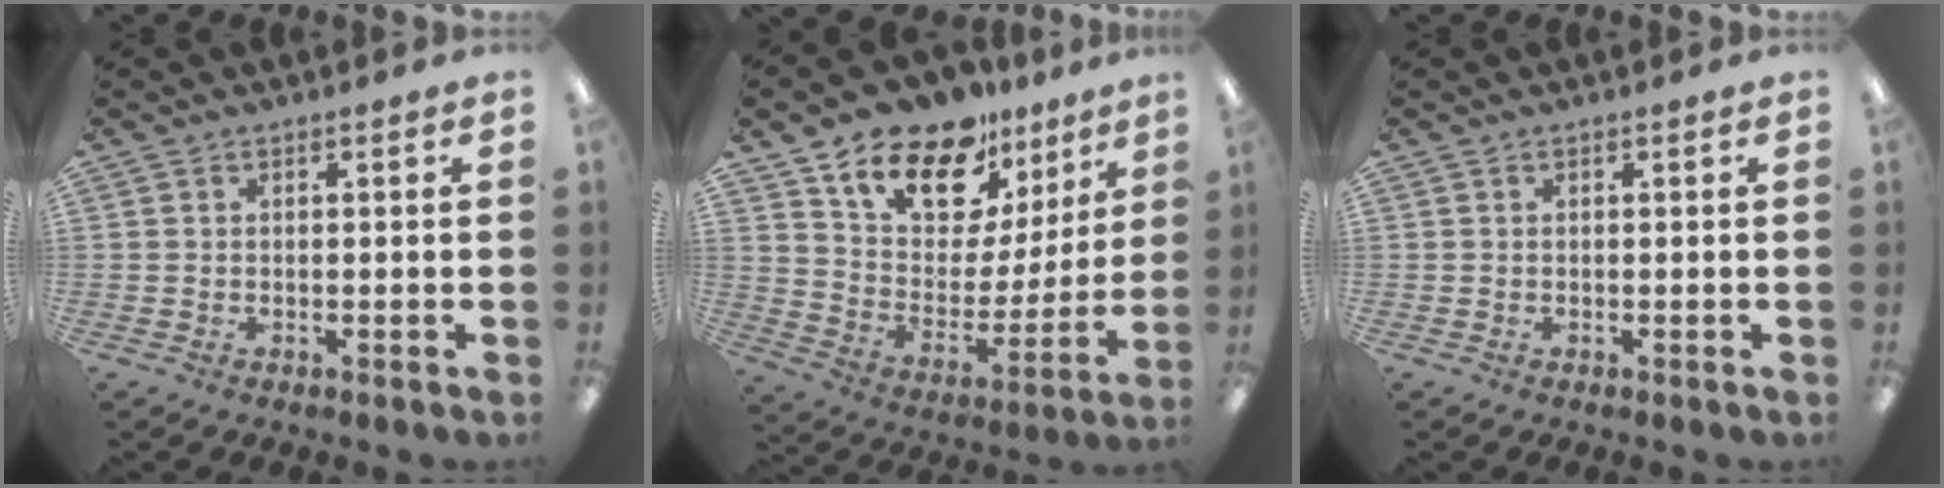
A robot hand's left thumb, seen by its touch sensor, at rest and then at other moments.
{"total": 17.0, "force": [13.0, 8.9, 6.4], "torque": [-0.129, -0.088, 0.235]}
{"total": 0.0}